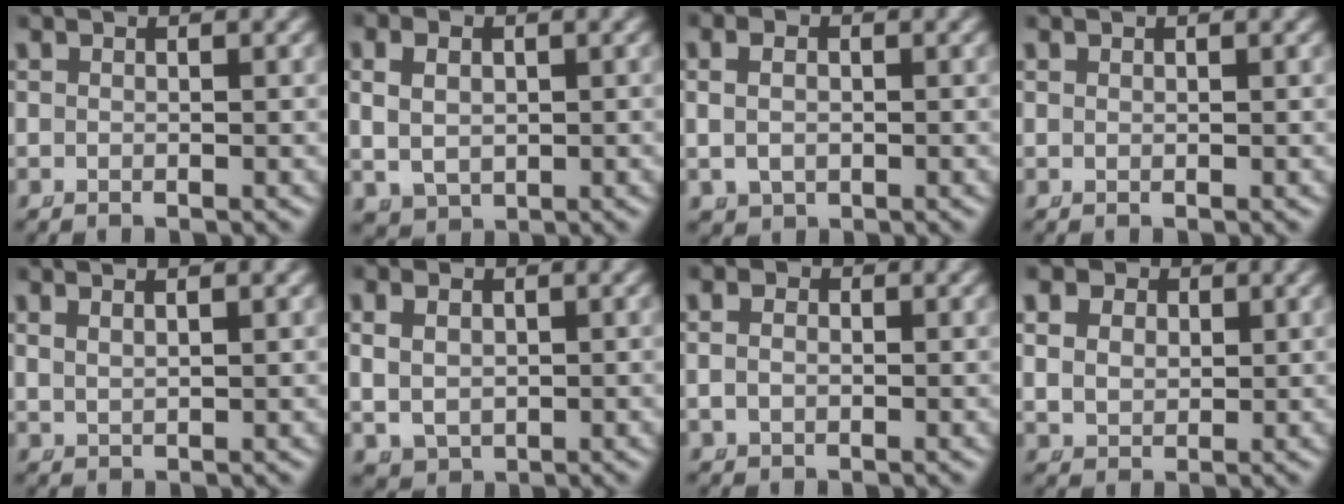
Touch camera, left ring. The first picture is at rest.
{"total": 4.1, "force": [0.4, 3.4, 2.3], "torque": [-0.051, -0.012, 0.020]}
{"total": 2.8, "force": [0.1, 2.2, 1.6], "torque": [-0.043, -0.009, 0.011]}
{"total": 0.0}
{"total": 1.1, "force": [1.0, 0.1, 0.6], "torque": [-0.013, -0.003, 0.028]}
{"total": 4.0, "force": [0.4, 3.4, 2.1], "torque": [-0.046, -0.014, 0.021]}
{"total": 2.0, "force": [-0.1, 1.6, 1.0], "torque": [-0.030, -0.010, 0.005]}
{"total": 5.4, "force": [1.4, 4.6, 2.5], "torque": [-0.056, -0.010, 0.030]}